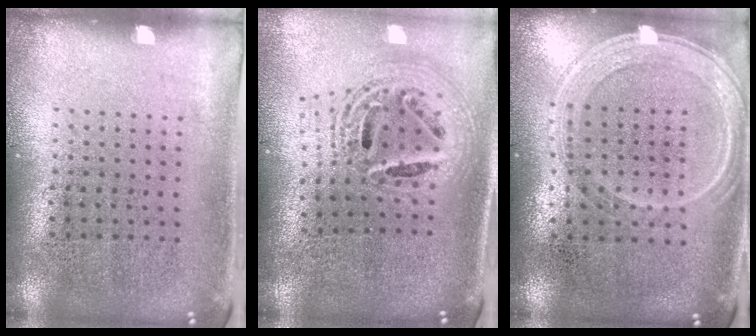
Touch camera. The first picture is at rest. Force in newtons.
{"total": 2.3, "press": 1.7, "slide": 1.6}
{"total": 1.2, "press": 1.2, "slide": 0.4}